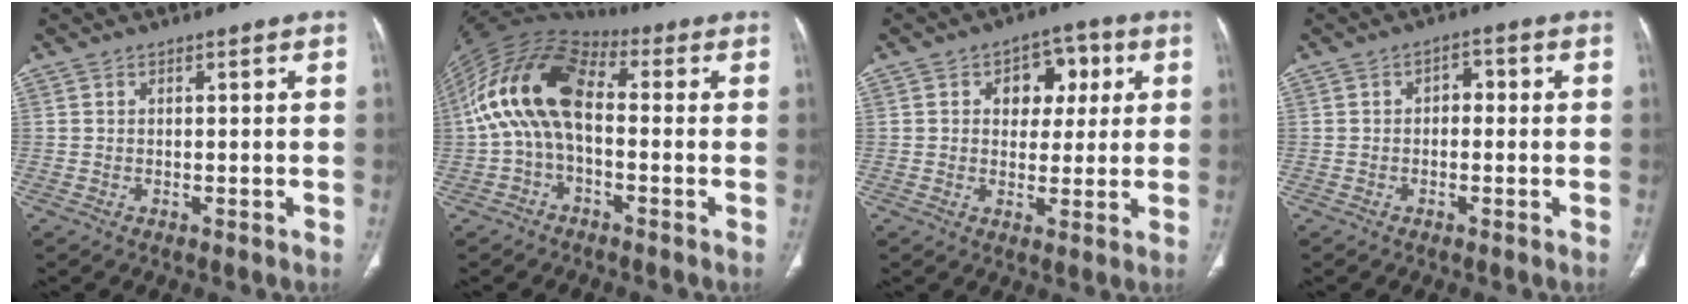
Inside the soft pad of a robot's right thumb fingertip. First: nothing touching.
{"total": 15.6, "force": [0.2, 8.9, 12.8], "torque": [-0.242, 0.041, -0.009]}
{"total": 8.3, "force": [2.3, 6.0, 5.3], "torque": [-0.026, 0.002, 0.029]}
{"total": 2.9, "force": [-0.2, 2.1, 2.1], "torque": [-0.015, 0.014, -0.013]}